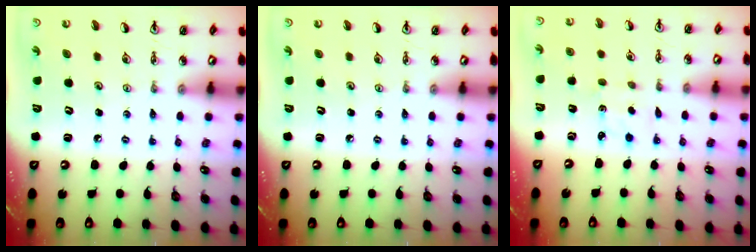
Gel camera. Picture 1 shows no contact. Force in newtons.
{"total": 0.0}
{"total": 1.4, "press": 1.3, "slide": 0.4}